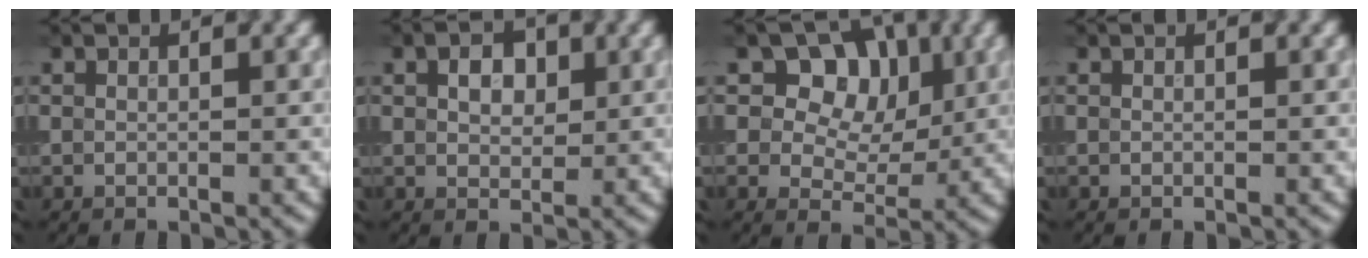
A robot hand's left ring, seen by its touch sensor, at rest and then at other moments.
{"total": 2.4, "force": [0.8, 1.7, 1.6], "torque": [-0.029, 0.002, 0.011]}
{"total": 6.2, "force": [2.3, 4.7, 3.3], "torque": [-0.048, -0.003, 0.026]}
{"total": 0.0}